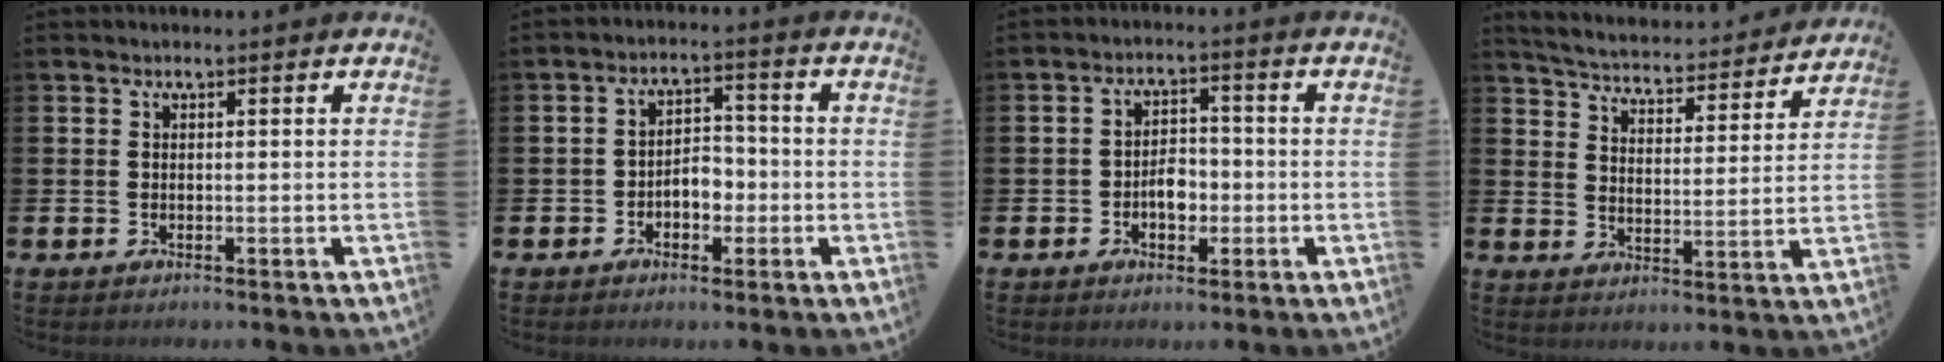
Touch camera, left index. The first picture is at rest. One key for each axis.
{"total": 3.4, "fx": -1.4, "fy": 2.3, "fz": 2.0, "tx": -0.034, "ty": 0.004, "tz": -0.033}
{"total": 3.4, "fx": -1.0, "fy": 2.2, "fz": 2.3, "tx": -0.031, "ty": 0.000, "tz": -0.025}
{"total": 4.7, "fx": 4.6, "fy": 0.6, "fz": 0.6, "tx": -0.034, "ty": -0.043, "tz": 0.074}